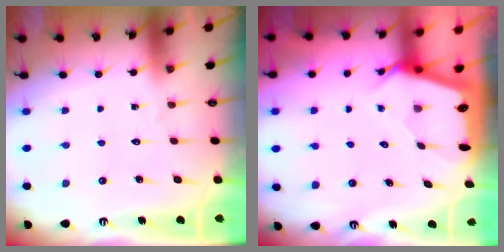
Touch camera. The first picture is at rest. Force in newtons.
{"total": 2.7, "press": 2.7, "slide": 0.2}